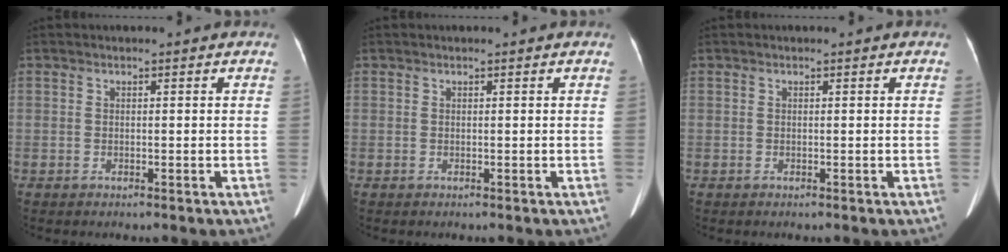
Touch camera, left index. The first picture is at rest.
{"total": 0.0}
{"total": 0.0}